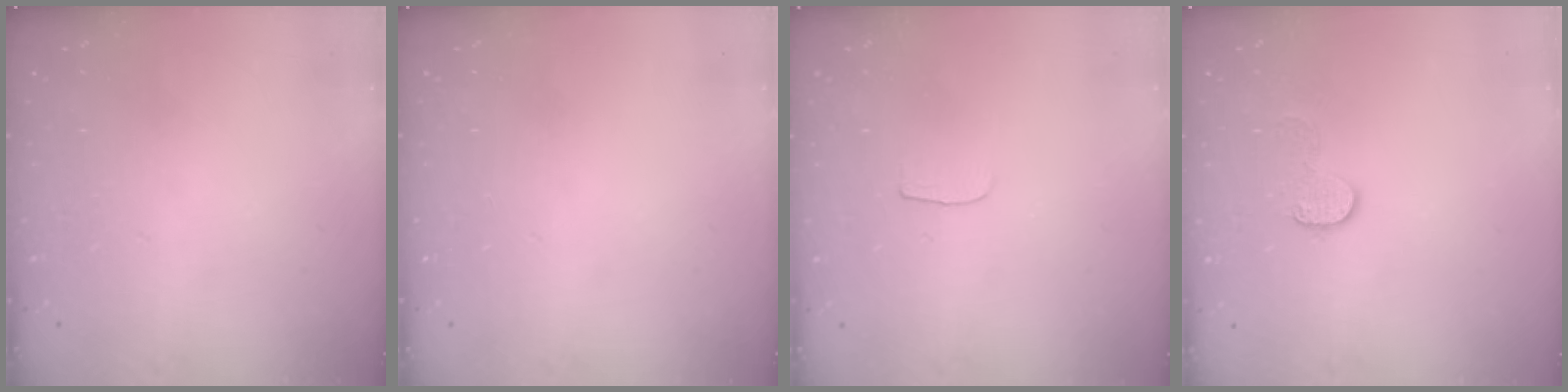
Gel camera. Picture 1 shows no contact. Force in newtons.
{"total": 0.0}
{"total": 3.0, "press": 3.0, "slide": 0.3}
{"total": 8.0, "press": 8.0, "slide": 0.2}